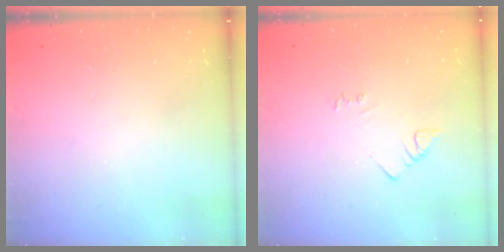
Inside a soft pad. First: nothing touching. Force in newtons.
{"total": 4.2, "press": 4.1, "slide": 0.6}